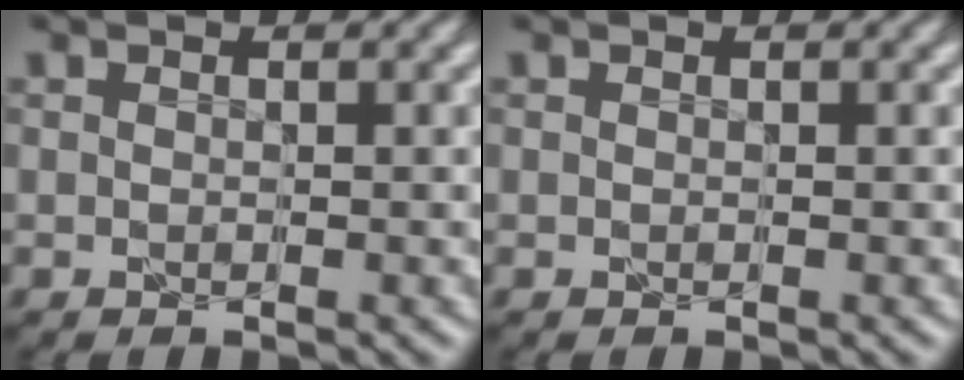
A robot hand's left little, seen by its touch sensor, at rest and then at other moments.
{"total": 0.0}